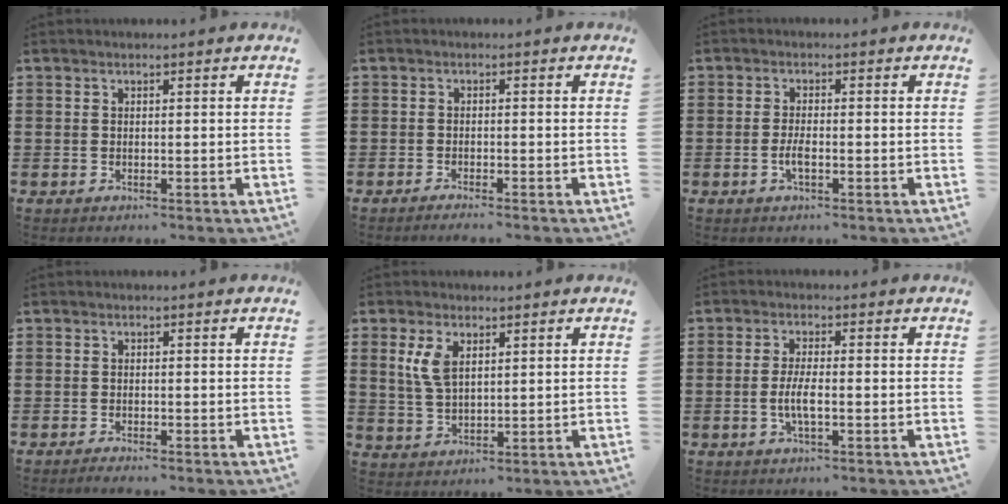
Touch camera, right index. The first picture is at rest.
{"total": 1.1, "force": [-1.1, -0.1, 0.3], "torque": [-0.006, 0.000, -0.021]}
{"total": 2.5, "force": [-0.8, 0.7, 2.2], "torque": [-0.048, -0.001, -0.017]}
{"total": 0.8, "force": [-0.8, 0.0, 0.1], "torque": [-0.005, -0.001, -0.016]}
{"total": 4.6, "force": [1.9, 2.3, 3.5], "torque": [-0.077, 0.007, 0.033]}
{"total": 3.8, "force": [-1.0, 0.9, 3.5], "torque": [-0.083, -0.006, -0.025]}